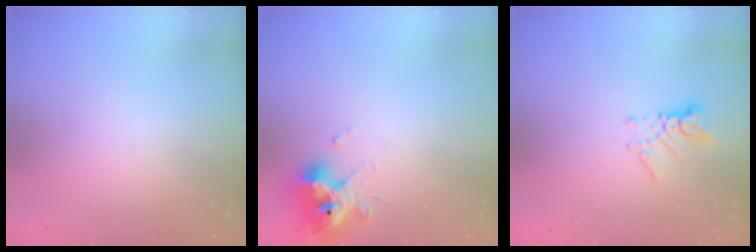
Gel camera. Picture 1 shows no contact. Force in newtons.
{"total": 12.4, "press": 12.4, "slide": 1.2}
{"total": 7.2, "press": 7.2, "slide": 0.6}